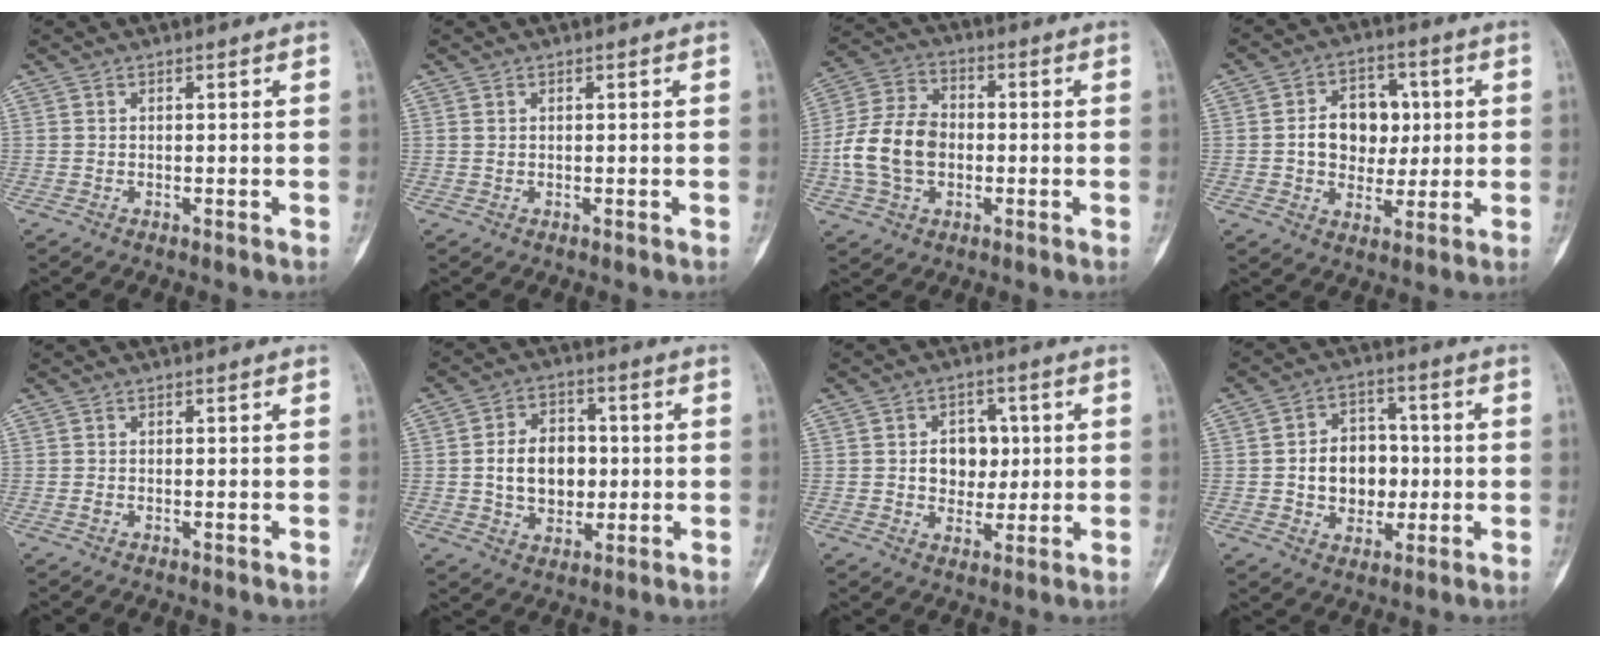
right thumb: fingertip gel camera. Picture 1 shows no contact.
{"total": 0.6, "force": [0.3, 0.4, 0.4], "torque": [-0.008, 0.003, 0.007]}
{"total": 12.9, "force": [-1.7, 9.2, 8.9], "torque": [-0.165, 0.027, -0.037]}
{"total": 11.4, "force": [1.0, 8.7, 7.4], "torque": [-0.067, 0.011, 0.017]}
{"total": 0.6, "force": [-0.3, 0.3, 0.5], "torque": [-0.011, 0.002, -0.005]}
{"total": 11.4, "force": [0.1, 8.5, 7.6], "torque": [-0.094, 0.012, 0.005]}
{"total": 7.7, "force": [0.8, 6.0, 4.7], "torque": [-0.025, 0.003, 0.015]}
{"total": 11.2, "force": [-0.5, 8.8, 6.9], "torque": [-0.064, 0.020, -0.003]}